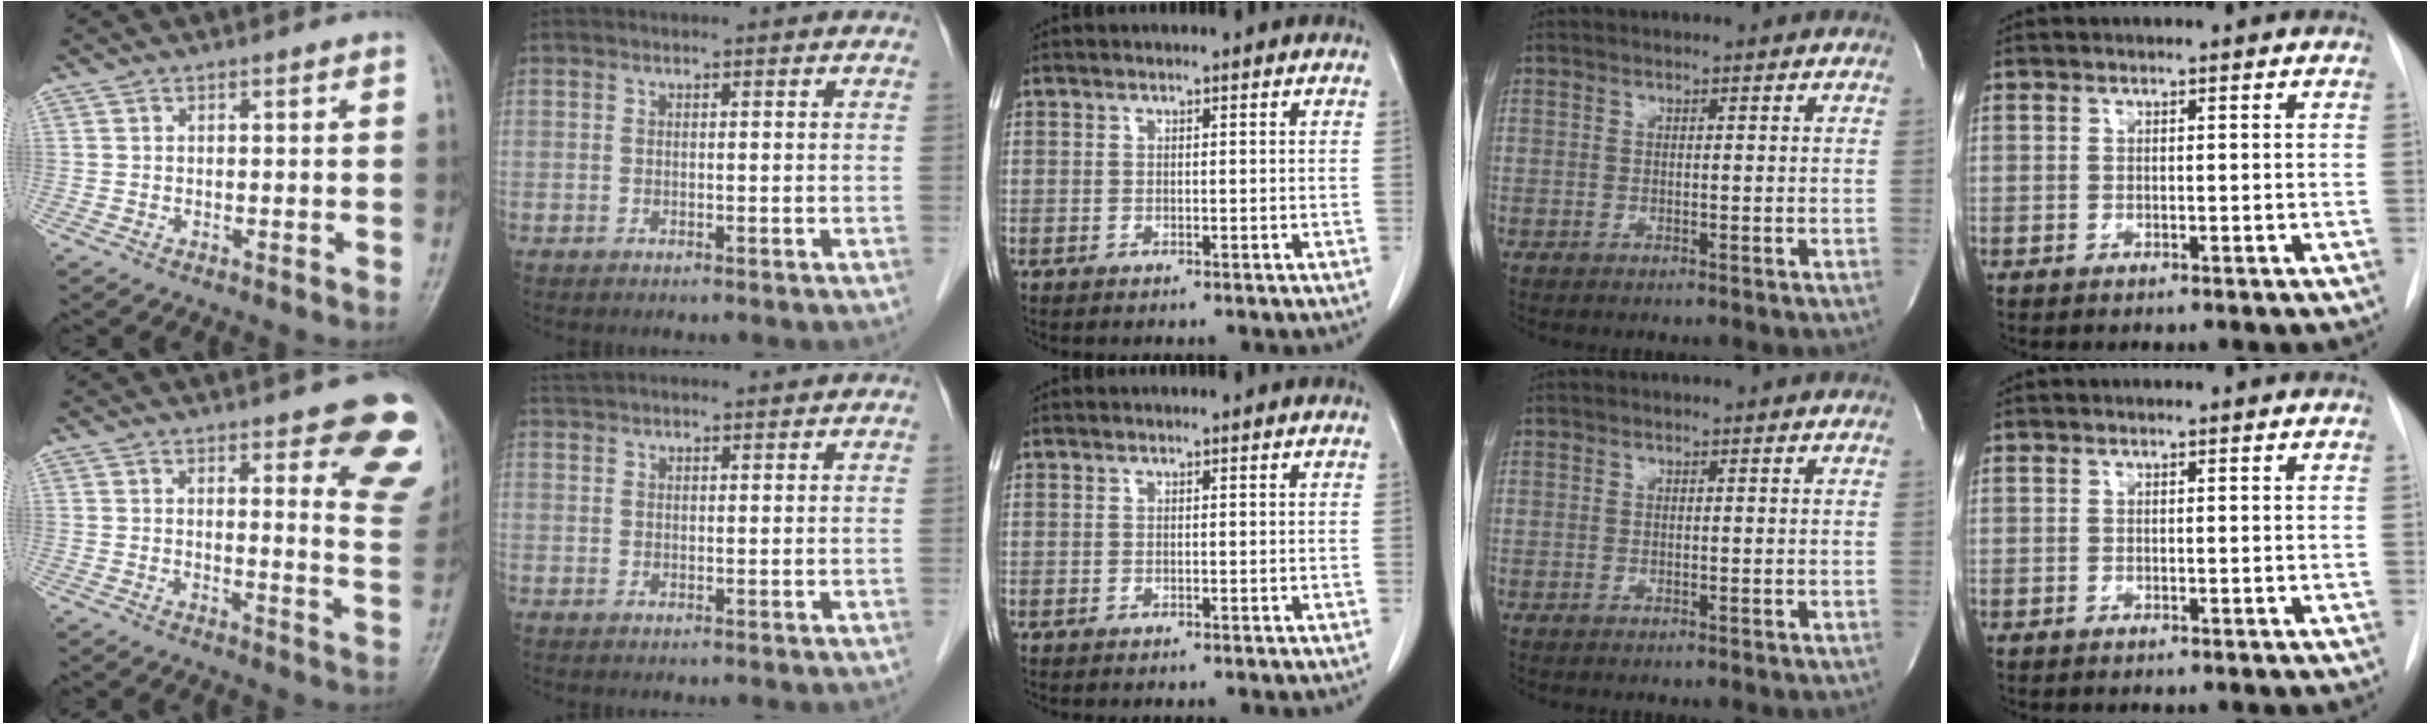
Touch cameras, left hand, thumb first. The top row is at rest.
{"thumb": {"total": 12.6, "force": [8.2, 3.9, 8.6], "torque": [-0.051, -0.053, 0.076]}, "index": {"total": 8.8, "force": [8.0, 1.5, 3.3], "torque": [-0.050, 0.035, 0.123]}}